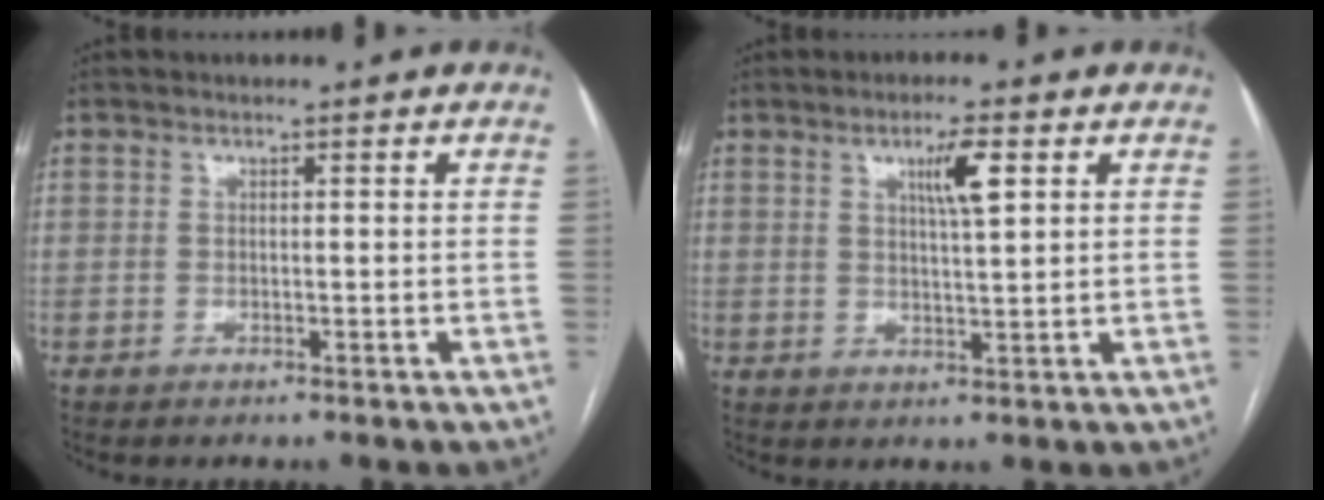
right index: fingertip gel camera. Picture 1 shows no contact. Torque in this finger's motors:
{"motor_torque": [0.15, 0.15, 0.12, 0.07]}